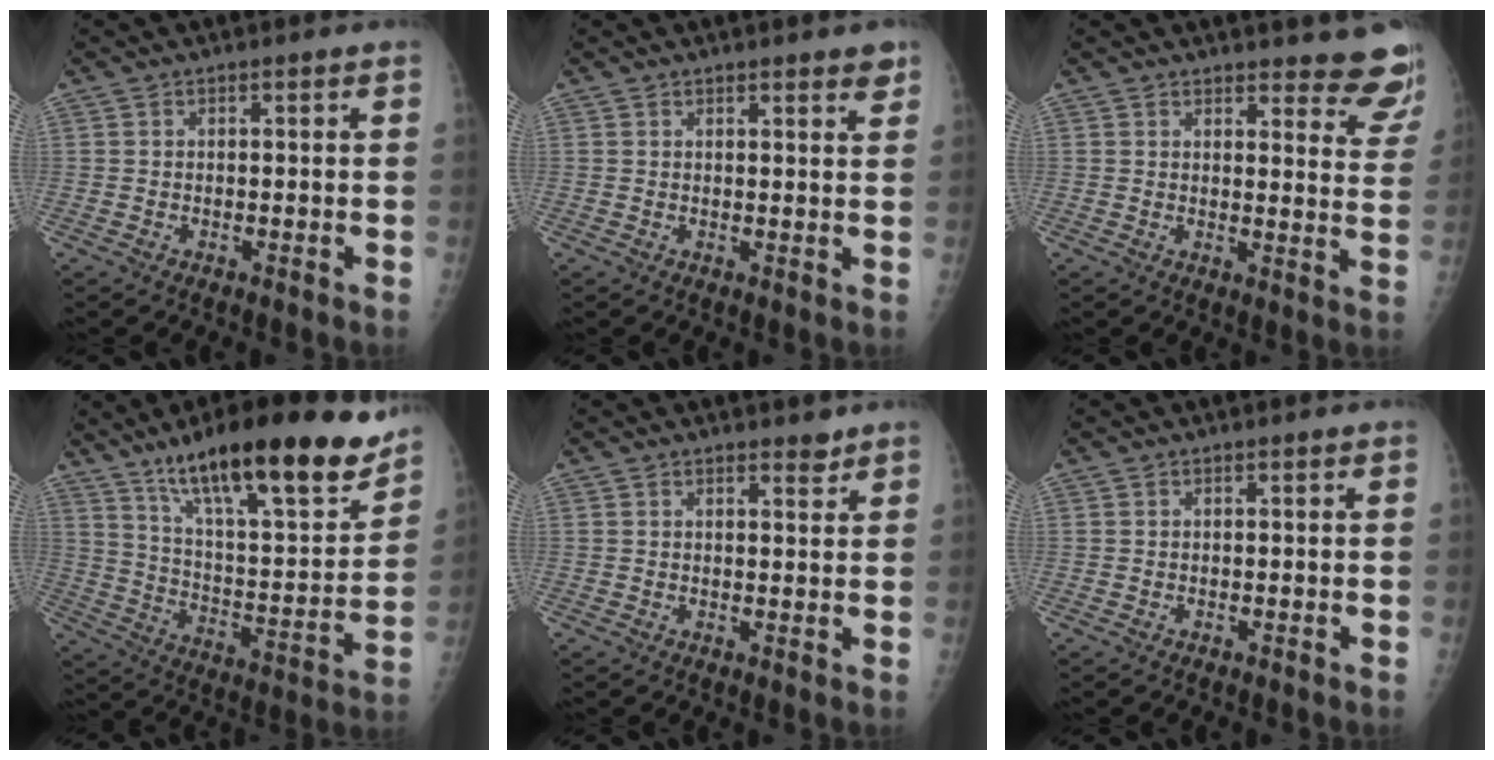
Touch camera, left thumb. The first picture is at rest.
{"total": 2.8, "force": [2.3, 0.6, 1.6], "torque": [-0.009, -0.011, 0.028]}
{"total": 11.0, "force": [10.4, 2.3, 2.7], "torque": [0.009, -0.087, 0.094]}
{"total": 25.3, "force": [17.8, 6.2, 16.8], "torque": [-0.231, -0.070, 0.290]}
{"total": 2.1, "force": [1.8, 0.7, 0.8], "torque": [-0.001, -0.013, 0.024]}
{"total": 0.0}